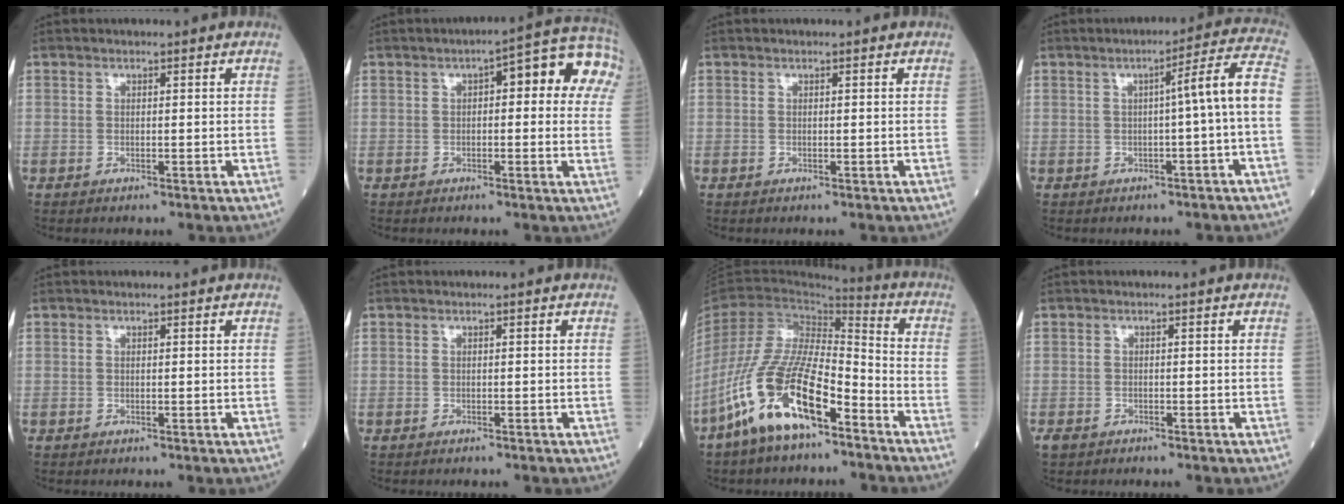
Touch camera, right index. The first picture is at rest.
{"total": 11.6, "force": [3.4, 3.5, 10.5], "torque": [-0.120, 0.046, 0.033]}
{"total": 0.0}
{"total": 6.8, "force": [-0.8, -1.0, 6.7], "torque": [-0.090, 0.016, -0.013]}
{"total": 0.0}
{"total": 0.9, "force": [-0.8, 0.1, 0.3], "torque": [-0.003, -0.001, -0.012]}
{"total": 15.8, "force": [-9.5, 4.3, 11.9], "torque": [-0.242, -0.009, -0.177]}
{"total": 1.7, "force": [-1.4, 0.7, 0.5], "torque": [-0.012, -0.002, -0.022]}